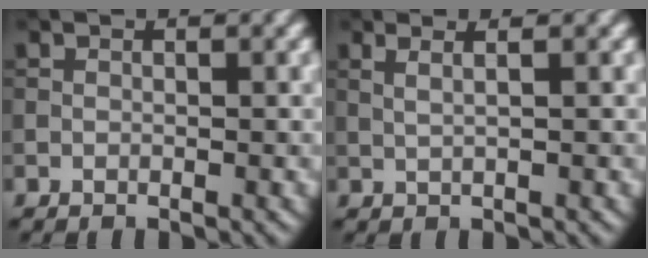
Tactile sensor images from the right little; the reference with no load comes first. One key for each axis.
{"total": 2.5, "fx": 1.3, "fy": 1.0, "fz": 1.8, "tx": -0.017, "ty": 0.003, "tz": -0.002}